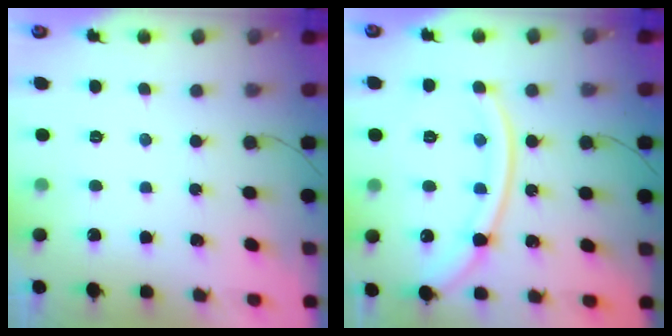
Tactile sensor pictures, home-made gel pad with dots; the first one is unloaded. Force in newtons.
{"total": 15.0, "press": 15.0, "slide": 1.3}